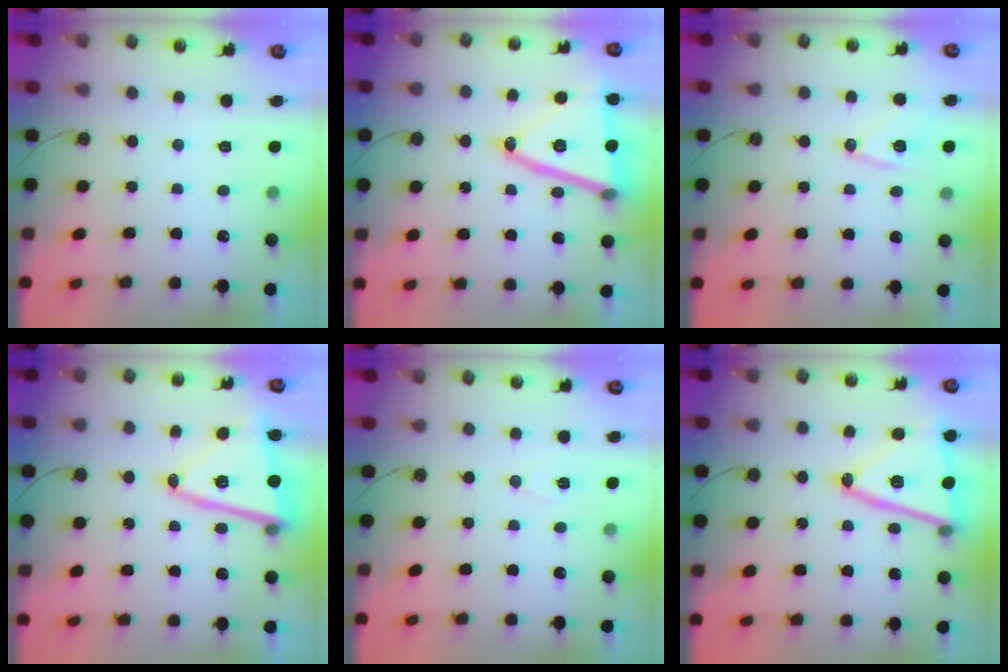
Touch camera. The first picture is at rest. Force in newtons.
{"total": 19.7, "press": 19.3, "slide": 4.0}
{"total": 10.5, "press": 10.4, "slide": 1.2}
{"total": 14.5, "press": 14.4, "slide": 2.0}
{"total": 5.7, "press": 3.5, "slide": 4.6}
{"total": 19.2, "press": 18.8, "slide": 3.4}